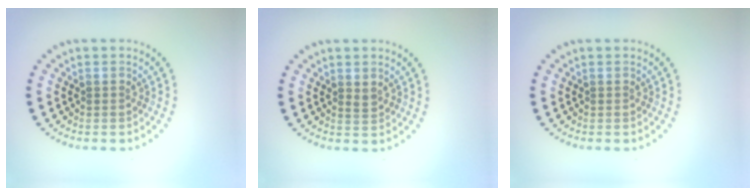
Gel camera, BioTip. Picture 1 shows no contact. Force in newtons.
{"total": 0.8, "press": 0.7, "slide": 0.4}
{"total": 0.0}